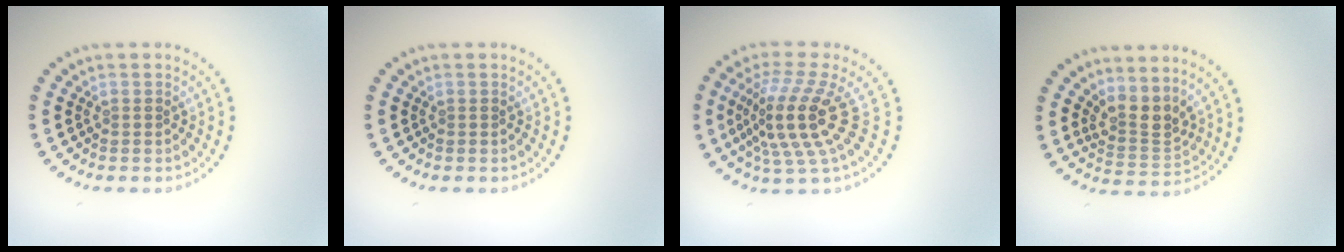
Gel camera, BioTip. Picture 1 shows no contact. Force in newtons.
{"total": 0.0}
{"total": 5.3, "press": 3.9, "slide": 3.6}
{"total": 2.8, "press": 2.3, "slide": 1.7}